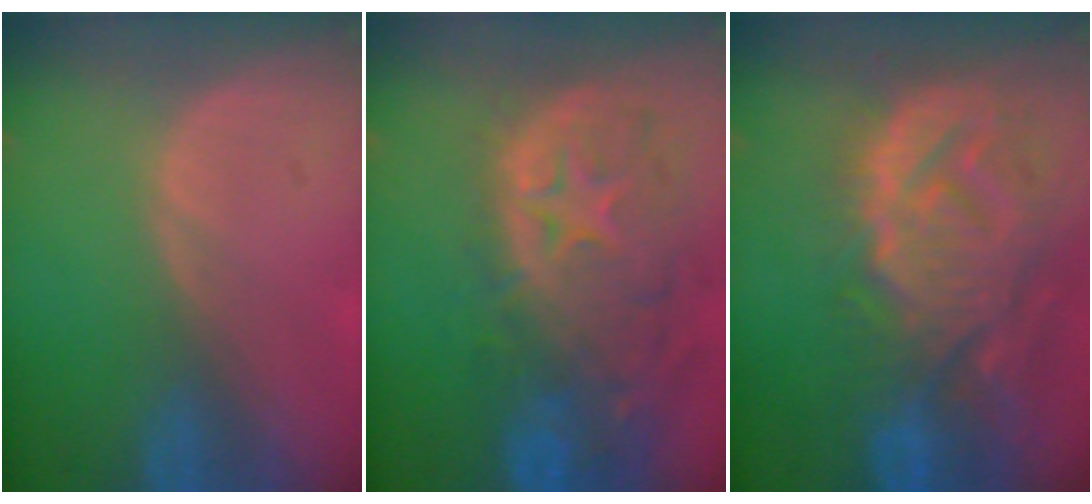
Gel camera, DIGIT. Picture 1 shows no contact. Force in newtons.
{"total": 13.9, "press": 11.4, "slide": 8.1}
{"total": 14.3, "press": 12.3, "slide": 7.3}